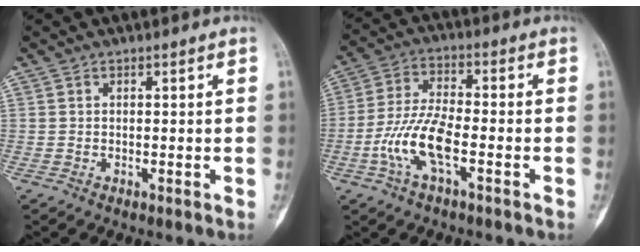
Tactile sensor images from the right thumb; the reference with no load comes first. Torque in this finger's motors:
{"motor_torque": [1.31, 1.14, 0.60, -0.58, 0.15]}